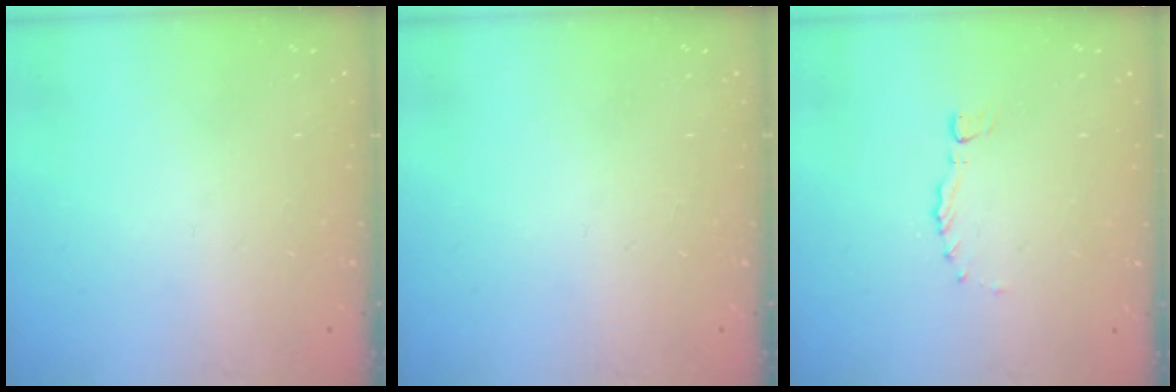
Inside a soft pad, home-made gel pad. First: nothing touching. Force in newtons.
{"total": 0.0}
{"total": 0.0}